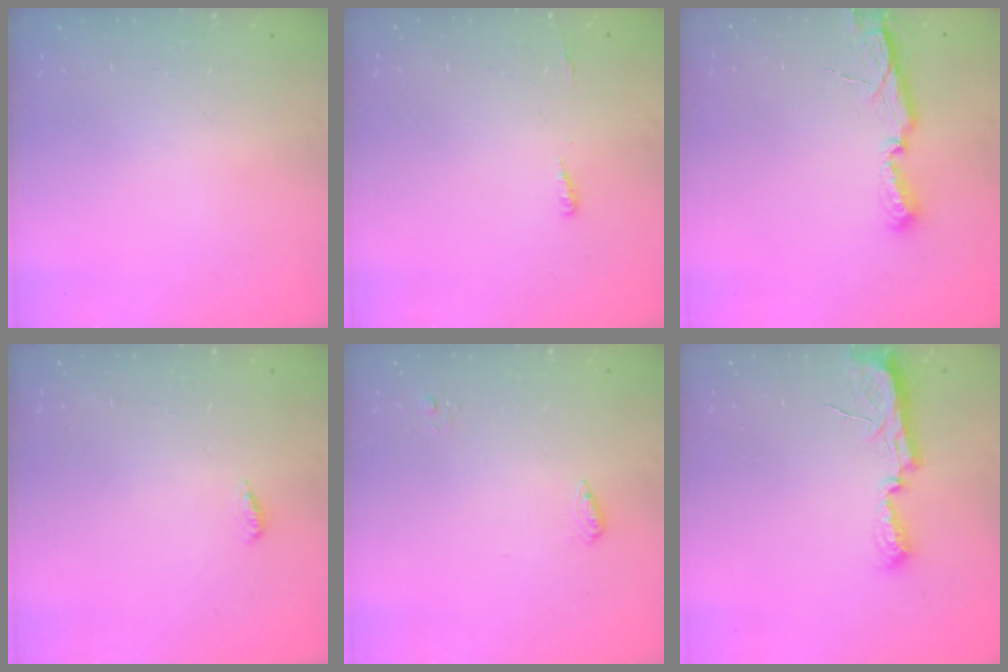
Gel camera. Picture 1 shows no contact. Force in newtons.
{"total": 3.7, "press": 3.5, "slide": 1.2}
{"total": 6.7, "press": 6.7, "slide": 0.8}
{"total": 3.4, "press": 3.0, "slide": 1.7}
{"total": 5.2, "press": 5.1, "slide": 1.0}
{"total": 10.5, "press": 9.1, "slide": 5.2}